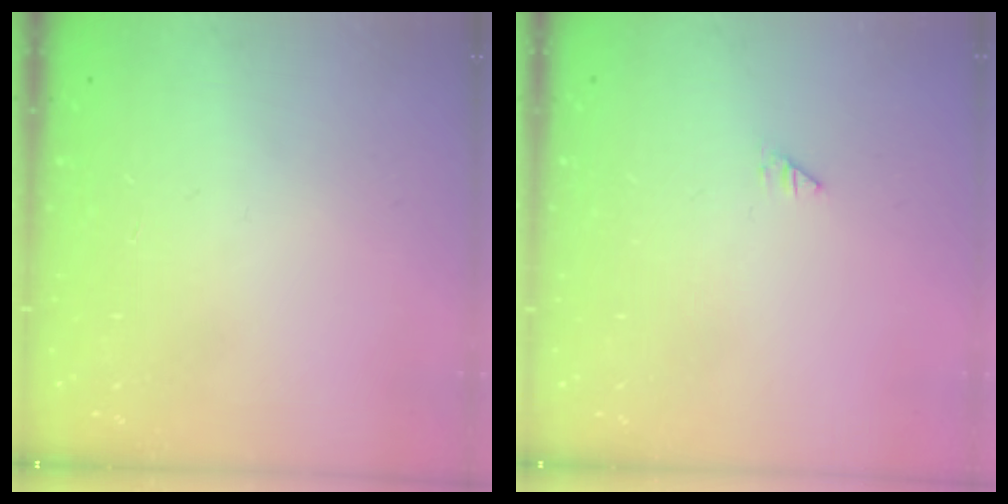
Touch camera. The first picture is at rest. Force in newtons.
{"total": 0.0}